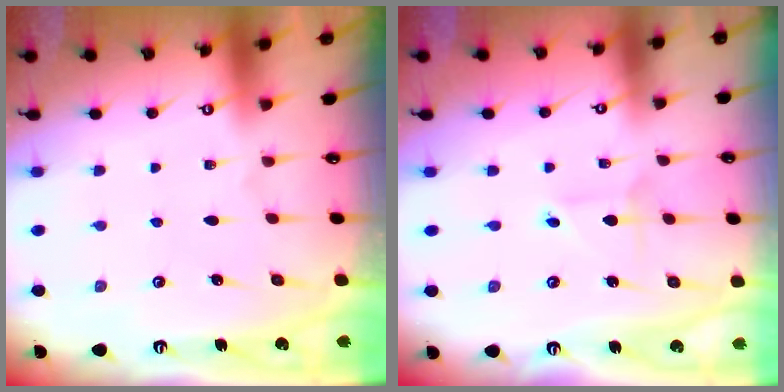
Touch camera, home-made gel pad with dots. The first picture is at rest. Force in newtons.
{"total": 2.0, "press": 2.0, "slide": 0.3}